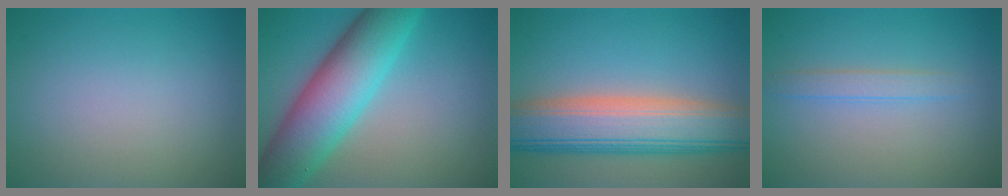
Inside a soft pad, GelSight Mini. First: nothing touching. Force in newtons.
{"total": 10.2, "press": 10.2, "slide": 0.2}
{"total": 10.0, "press": 10.0, "slide": 0.6}
{"total": 1.8, "press": 1.8, "slide": 0.0}